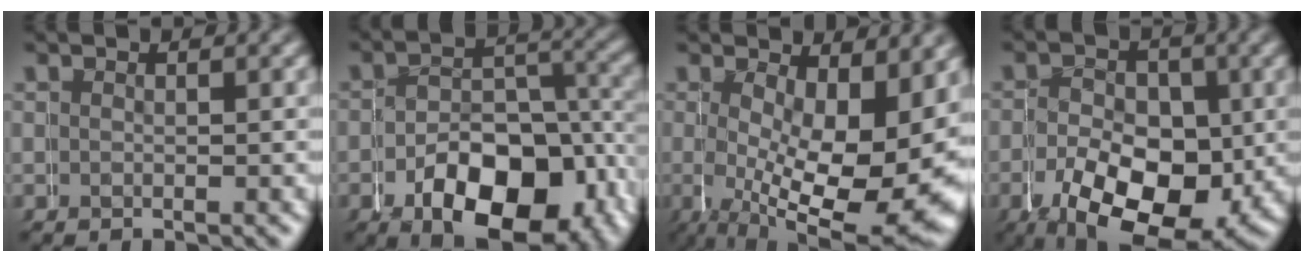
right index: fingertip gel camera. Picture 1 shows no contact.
{"total": 10.4, "force": [-4.3, 5.9, 7.4], "torque": [-0.104, -0.036, -0.054]}
{"total": 12.2, "force": [-0.1, 5.4, 11.0], "torque": [-0.167, -0.047, 0.027]}
{"total": 10.1, "force": [-3.0, 6.3, 7.3], "torque": [-0.128, -0.052, -0.026]}